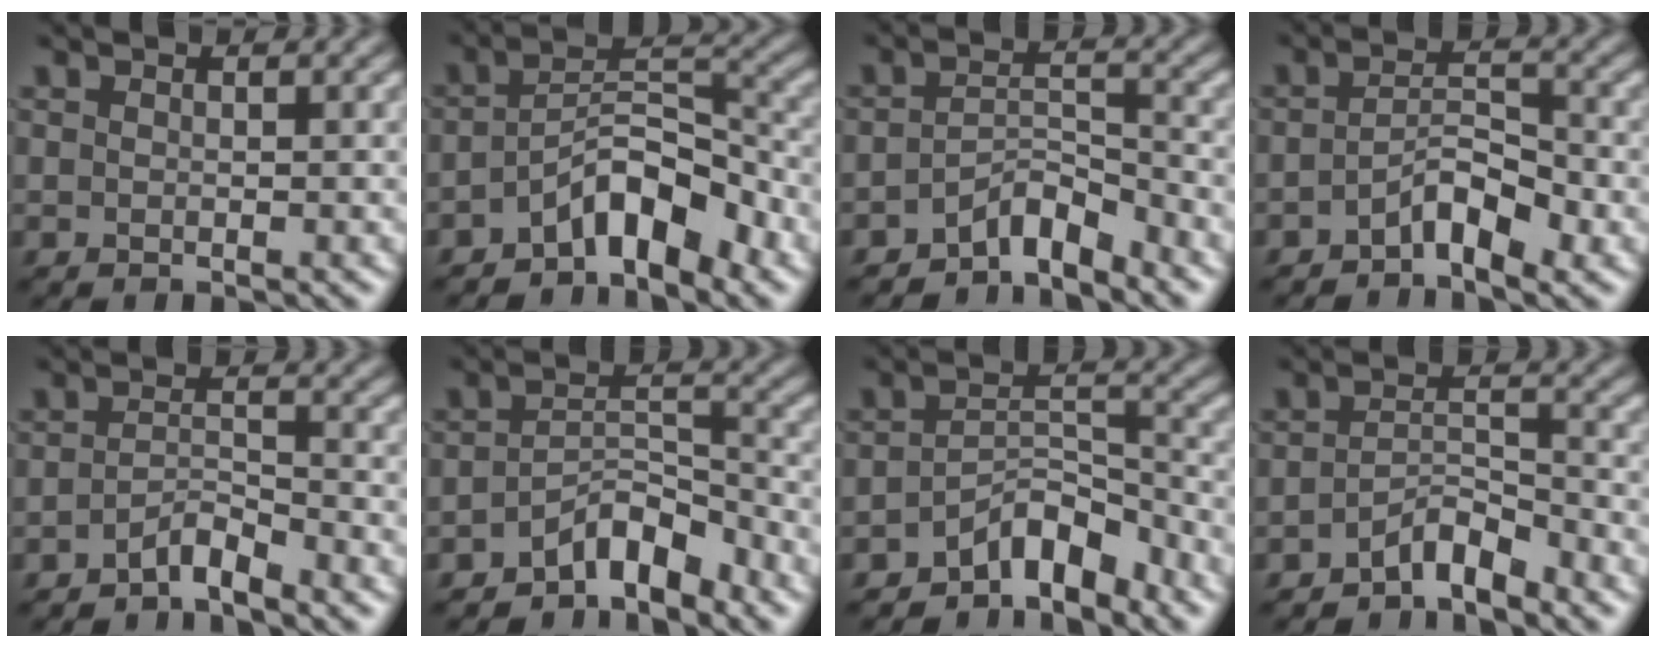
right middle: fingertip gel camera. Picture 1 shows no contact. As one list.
[{"total": 5.8, "force": [-3.7, 2.2, 3.8], "torque": [-0.056, 0.014, -0.071]}, {"total": 3.6, "force": [-3.0, 1.1, 1.8], "torque": [-0.026, 0.012, -0.058]}, {"total": 3.4, "force": [-2.0, 1.2, 2.5], "torque": [-0.043, 0.011, -0.038]}, {"total": 2.2, "force": [-1.9, 0.4, 1.1], "torque": [-0.023, 0.009, -0.039]}, {"total": 4.6, "force": [-3.4, 1.7, 2.4], "torque": [-0.032, 0.010, -0.065]}, {"total": 5.1, "force": [-3.9, 2.1, 2.6], "torque": [-0.028, 0.009, -0.072]}, {"total": 3.1, "force": [-2.5, 0.8, 1.6], "torque": [-0.027, 0.013, -0.050]}]